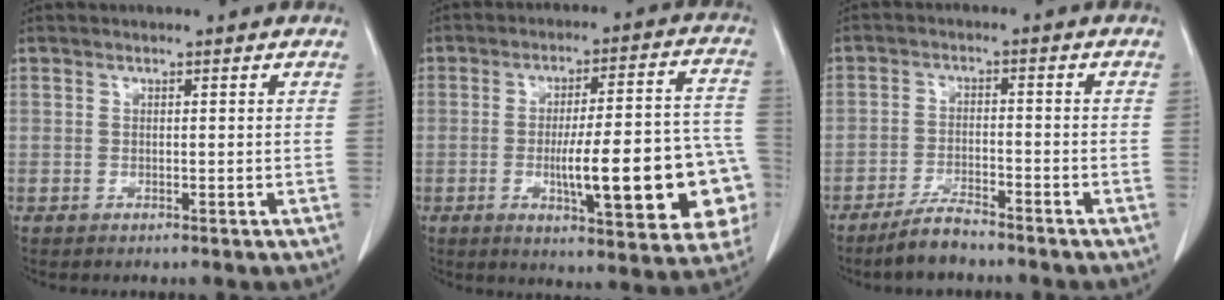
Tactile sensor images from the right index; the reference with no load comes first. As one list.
[{"total": 20.1, "force": [-4.6, 3.9, 19.2], "torque": [-0.188, 0.029, -0.046]}, {"total": 4.8, "force": [-4.2, 0.8, 2.2], "torque": [-0.045, -0.007, -0.079]}]